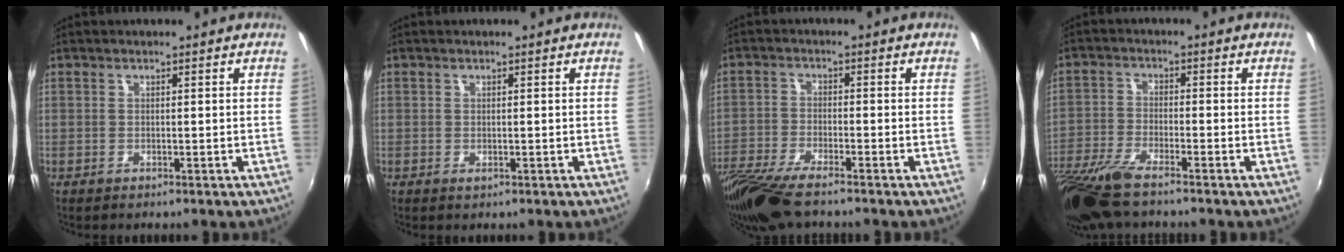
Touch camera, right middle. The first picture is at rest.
{"total": 0.0}
{"total": 11.0, "force": [-9.0, 2.0, 6.1], "torque": [-0.147, -0.035, -0.173]}
{"total": 11.6, "force": [-9.2, 2.0, 6.8], "torque": [-0.161, -0.037, -0.182]}